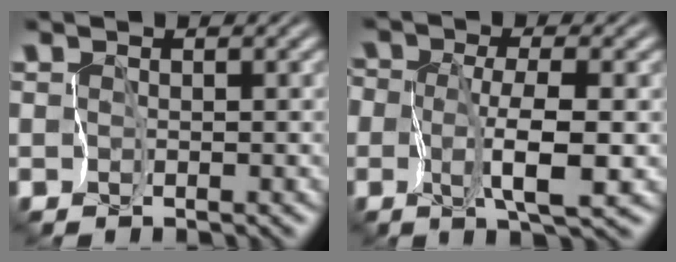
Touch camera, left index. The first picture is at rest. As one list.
[{"total": 4.4, "force": [-0.4, 1.3, 4.2], "torque": [-0.082, -0.001, -0.016]}]